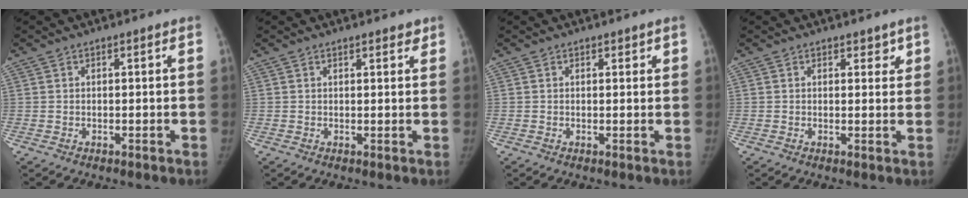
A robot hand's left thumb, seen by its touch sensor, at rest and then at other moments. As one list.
[{"total": 2.3, "force": [1.8, 0.9, 1.1], "torque": [0.000, -0.006, 0.020]}, {"total": 1.3, "force": [0.9, 0.7, 0.6], "torque": [0.003, -0.004, 0.009]}, {"total": 2.5, "force": [1.7, 1.5, 1.1], "torque": [0.011, -0.009, 0.020]}]